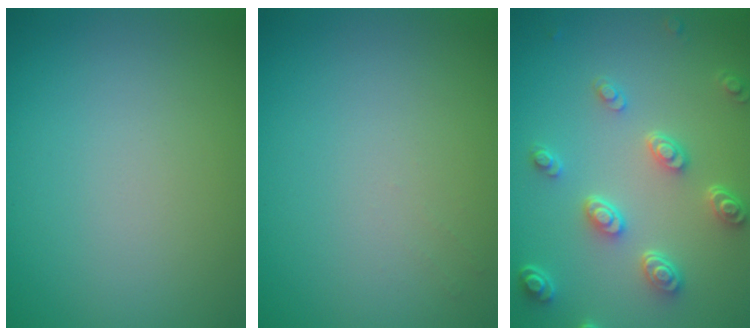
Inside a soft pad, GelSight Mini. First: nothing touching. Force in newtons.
{"total": 0.6, "press": 0.5, "slide": 0.3}
{"total": 4.6, "press": 3.4, "slide": 3.0}